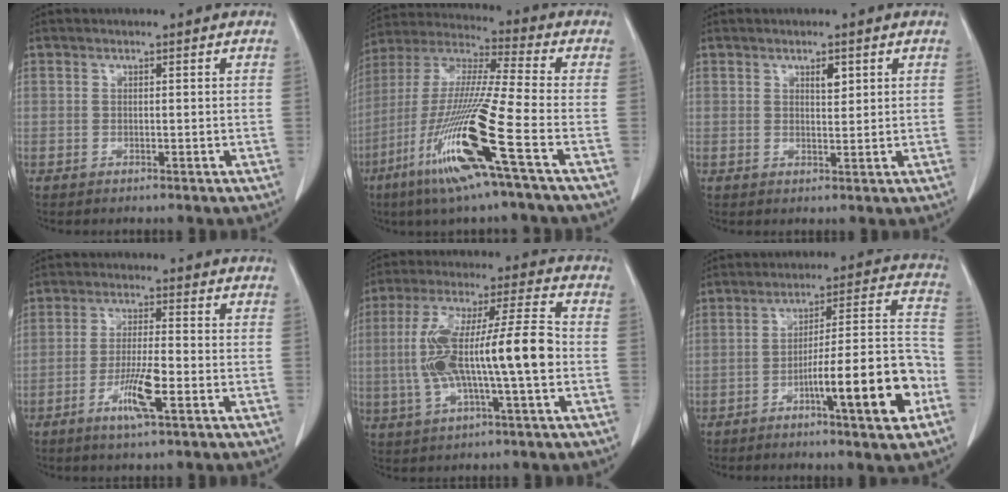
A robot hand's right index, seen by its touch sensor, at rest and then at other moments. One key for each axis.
{"total": 18.2, "fx": -7.8, "fy": -0.9, "fz": 16.4, "tx": -0.355, "ty": -0.036, "tz": -0.155}
{"total": 2.0, "fx": 1.0, "fy": 0.7, "fz": 1.5, "tx": -0.024, "ty": -0.004, "tz": 0.018}
{"total": 6.7, "fx": -2.9, "fy": 0.5, "fz": 6.0, "tx": -0.120, "ty": -0.008, "tz": -0.052}
{"total": 15.0, "fx": -1.6, "fy": 1.6, "fz": 14.9, "tx": -0.287, "ty": 0.024, "tz": -0.025}
{"total": 15.4, "fx": -6.4, "fy": 1.2, "fz": 13.9, "tx": -0.210, "ty": 0.014, "tz": -0.094}